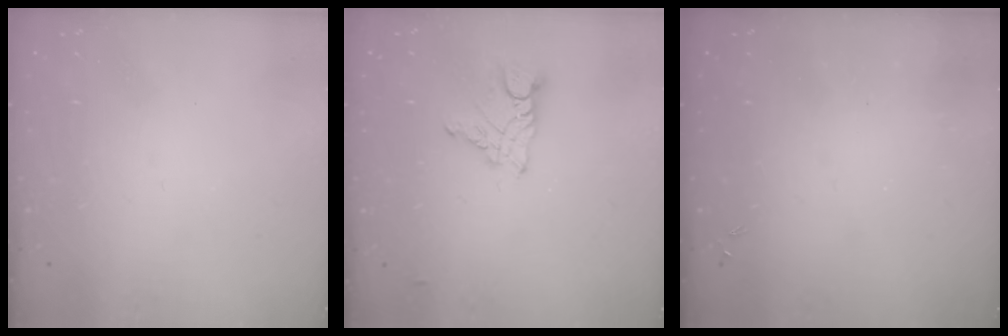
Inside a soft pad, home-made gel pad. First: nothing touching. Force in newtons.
{"total": 9.0, "press": 9.0, "slide": 0.8}
{"total": 0.0}